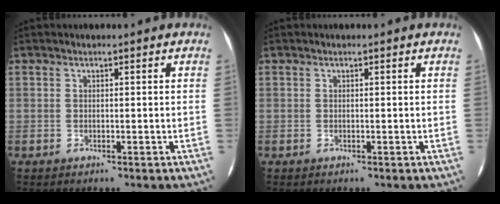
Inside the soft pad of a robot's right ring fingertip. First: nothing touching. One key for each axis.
{"total": 0.0}